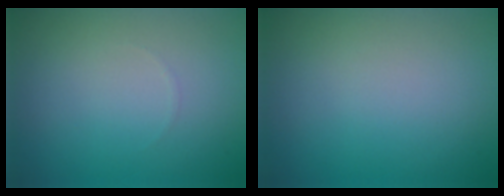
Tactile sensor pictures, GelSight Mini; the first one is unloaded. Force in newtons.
{"total": 0.0}